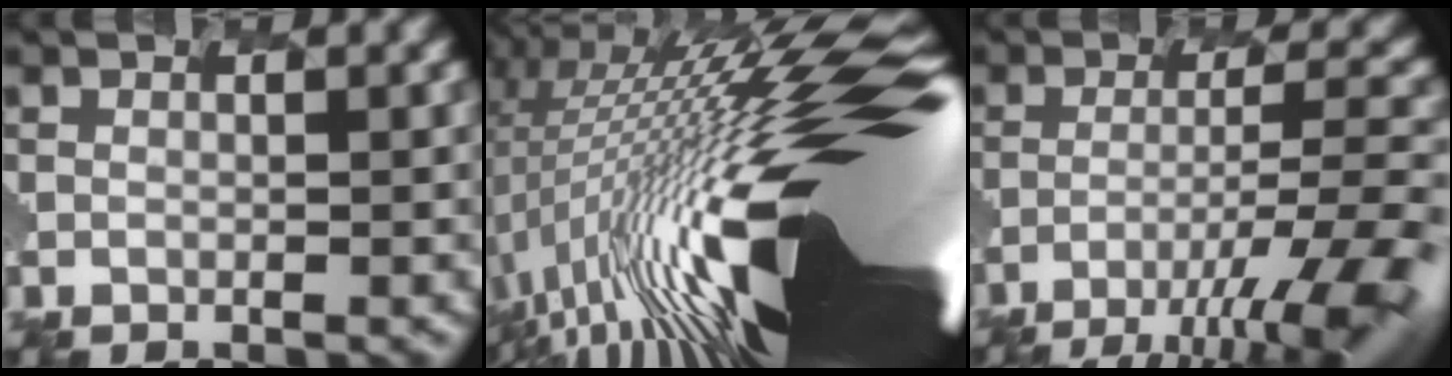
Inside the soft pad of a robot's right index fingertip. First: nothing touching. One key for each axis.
{"total": 19.4, "fx": 0.1, "fy": 4.3, "fz": 18.9, "tx": -0.314, "ty": 0.016, "tz": -0.008}
{"total": 10.9, "fx": -7.7, "fy": 1.7, "fz": 7.5, "tx": -0.144, "ty": -0.004, "tz": -0.112}